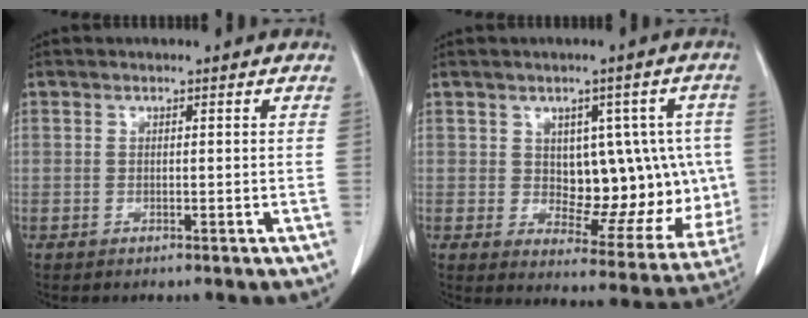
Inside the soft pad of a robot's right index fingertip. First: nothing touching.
{"total": 12.9, "force": [1.2, 7.1, 10.8], "torque": [-0.116, 0.016, 0.035]}